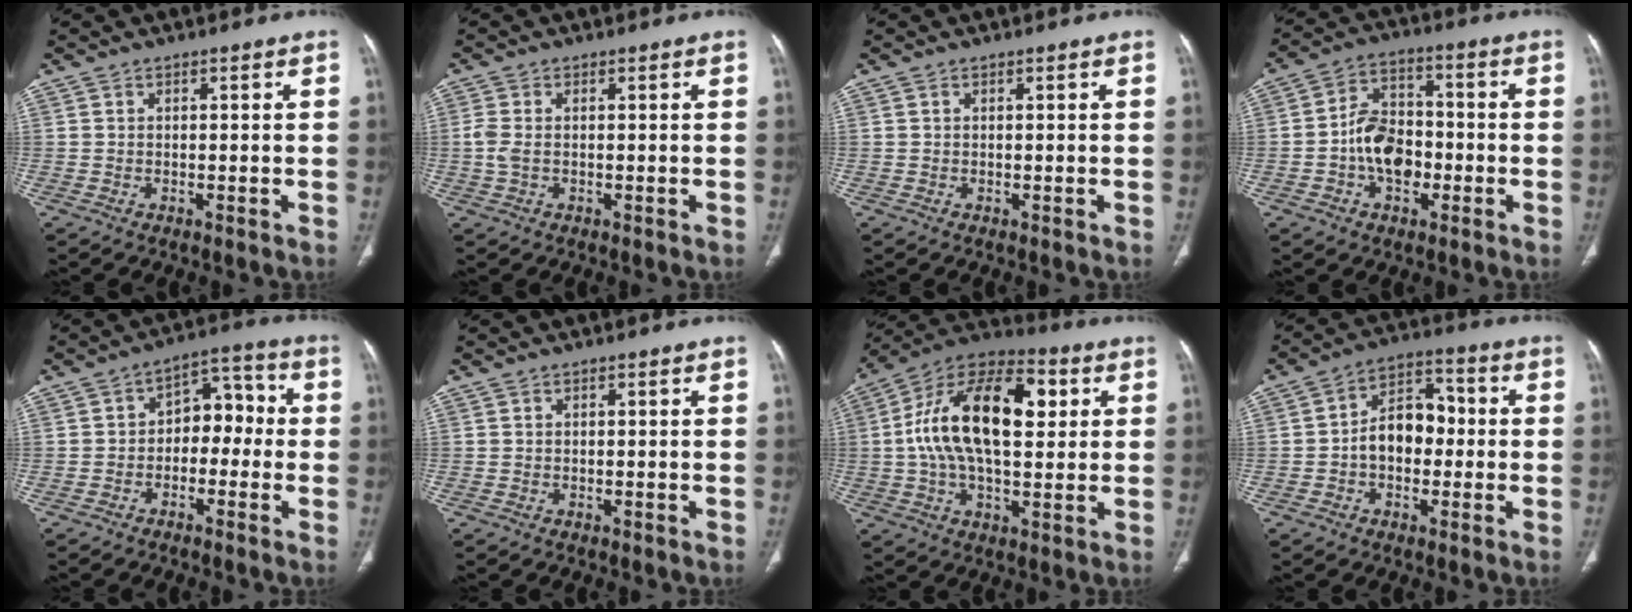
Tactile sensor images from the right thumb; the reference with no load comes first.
{"total": 3.0, "force": [-0.1, 1.6, 2.5], "torque": [-0.078, 0.008, -0.001]}
{"total": 0.0}
{"total": 10.4, "force": [-2.4, 7.2, 7.1], "torque": [-0.097, 0.031, -0.049]}
{"total": 8.4, "force": [-1.1, 5.8, 6.0], "torque": [-0.047, 0.043, -0.032]}
{"total": 0.0}
{"total": 22.0, "force": [3.8, 11.5, 18.4], "torque": [-0.304, 0.019, 0.052]}
{"total": 10.1, "force": [-0.8, 7.0, 7.3], "torque": [-0.089, 0.036, -0.025]}